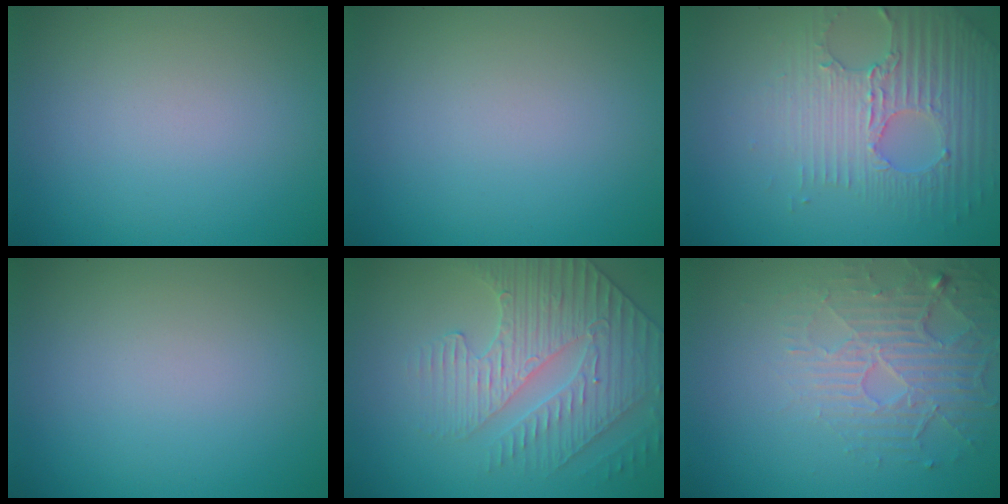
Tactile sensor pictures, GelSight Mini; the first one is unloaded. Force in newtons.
{"total": 0.0}
{"total": 4.3, "press": 4.0, "slide": 1.5}
{"total": 0.0}
{"total": 4.2, "press": 4.1, "slide": 0.6}
{"total": 5.2, "press": 3.3, "slide": 4.1}